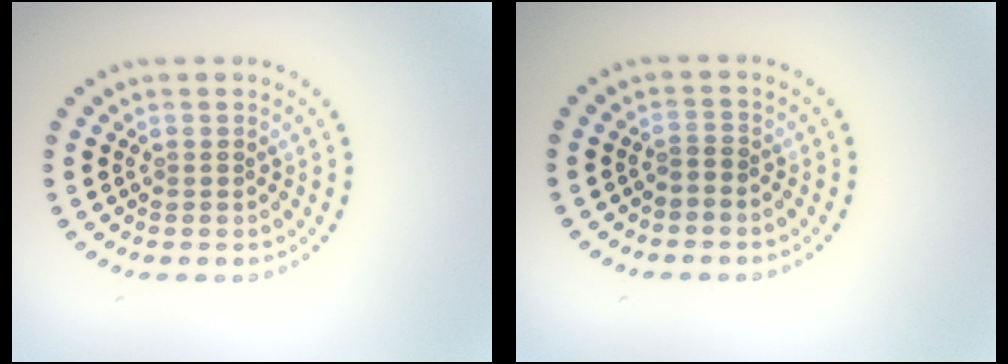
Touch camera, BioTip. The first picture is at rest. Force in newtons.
{"total": 0.6, "press": 0.4, "slide": 0.5}